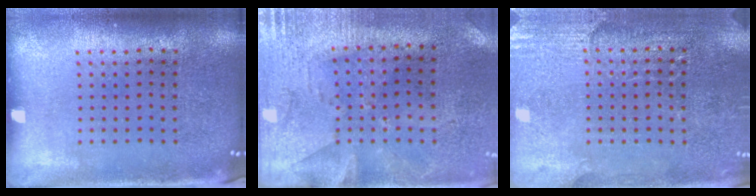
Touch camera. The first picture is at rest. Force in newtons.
{"total": 2.8, "press": 2.2, "slide": 1.6}
{"total": 2.8, "press": 2.7, "slide": 0.8}